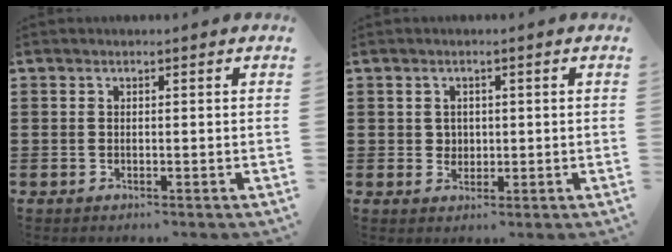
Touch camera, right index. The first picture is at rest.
{"total": 1.7, "force": [0.5, 1.5, 0.5], "torque": [-0.016, 0.007, 0.009]}